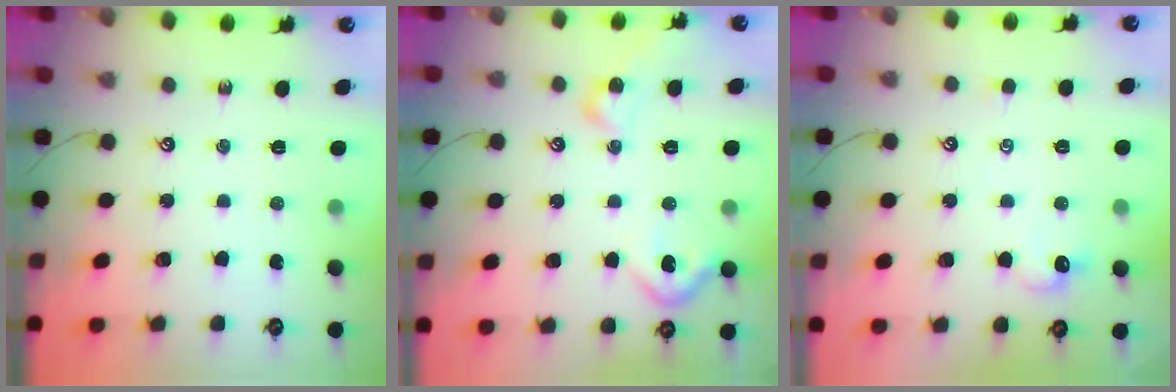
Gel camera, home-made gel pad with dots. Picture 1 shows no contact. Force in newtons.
{"total": 9.4, "press": 9.3, "slide": 1.6}
{"total": 0.8, "press": 0.6, "slide": 0.6}